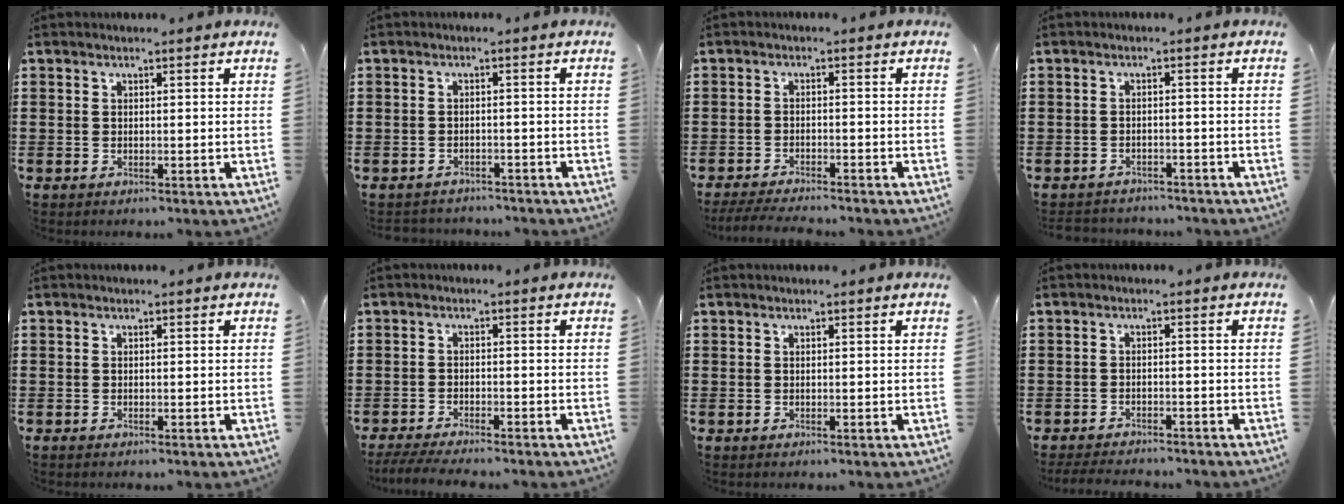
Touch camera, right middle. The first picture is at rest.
{"total": 1.6, "force": [-1.6, 0.2, -0.1], "torque": [-0.007, -0.003, -0.035]}
{"total": 3.0, "force": [-2.9, 0.0, 0.9], "torque": [-0.023, -0.005, -0.059]}
{"total": 2.0, "force": [-2.0, 0.2, -0.1], "torque": [-0.008, -0.004, -0.044]}
{"total": 0.0}
{"total": 3.0, "force": [-2.9, -0.1, 1.0], "torque": [-0.024, -0.007, -0.059]}
{"total": 0.0}
{"total": 2.4, "force": [-2.4, 0.1, 0.3], "torque": [-0.011, -0.004, -0.049]}